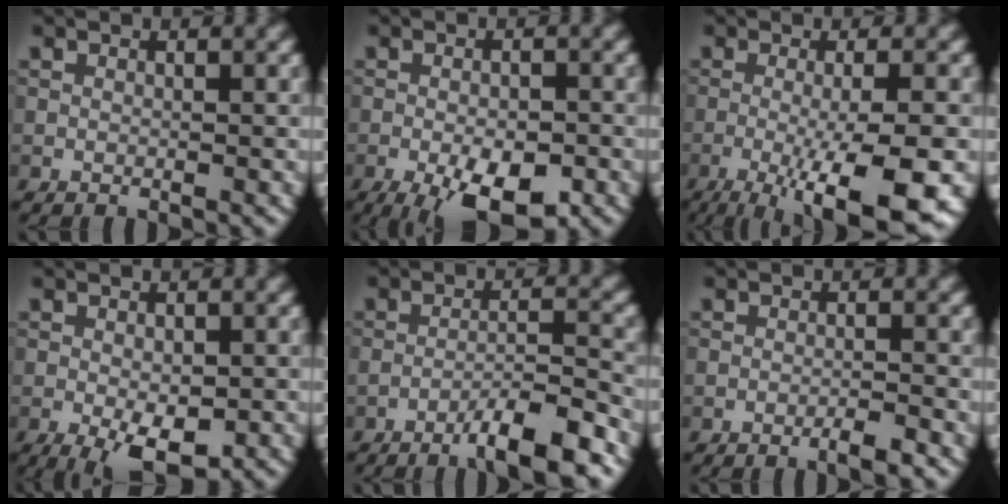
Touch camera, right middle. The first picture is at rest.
{"total": 7.4, "force": [-3.7, 2.8, 5.8], "torque": [-0.088, -0.008, -0.053]}
{"total": 10.4, "force": [-3.8, 2.5, 9.4], "torque": [-0.135, -0.008, -0.054]}
{"total": 4.7, "force": [-1.8, 2.1, 3.9], "torque": [-0.062, -0.011, -0.023]}
{"total": 6.2, "force": [-4.1, 0.8, 4.6], "torque": [-0.065, 0.009, -0.069]}
{"total": 1.9, "force": [-1.2, 0.3, 1.5], "torque": [-0.019, 0.000, -0.023]}